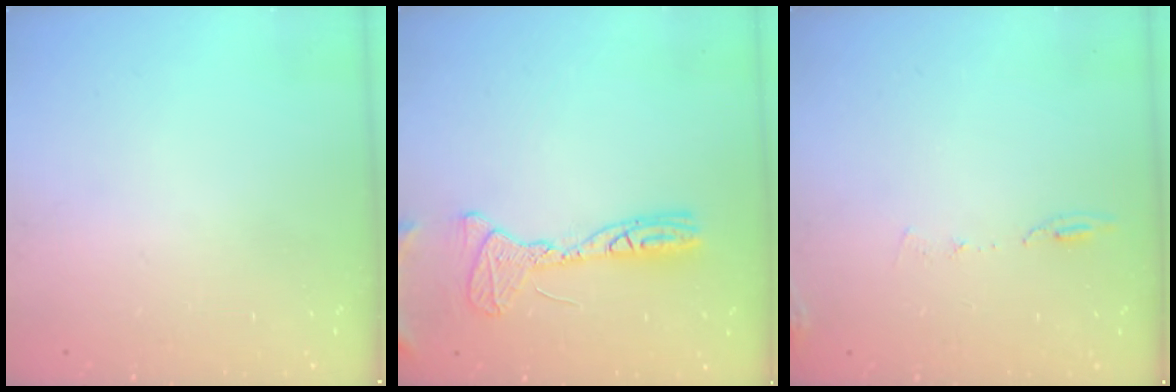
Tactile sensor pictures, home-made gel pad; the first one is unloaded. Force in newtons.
{"total": 12.5, "press": 12.3, "slide": 2.3}
{"total": 6.4, "press": 6.2, "slide": 1.6}